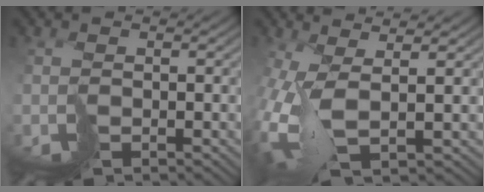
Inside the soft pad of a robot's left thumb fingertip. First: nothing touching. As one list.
[{"total": 6.4, "force": [0.3, 1.7, 6.2], "torque": [-0.134, 0.000, -0.005]}]